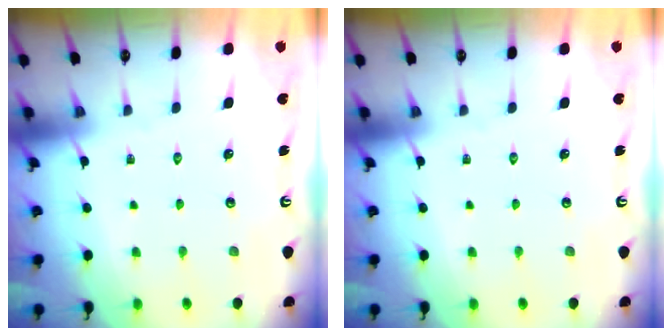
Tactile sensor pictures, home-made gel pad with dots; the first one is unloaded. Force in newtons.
{"total": 0.0}